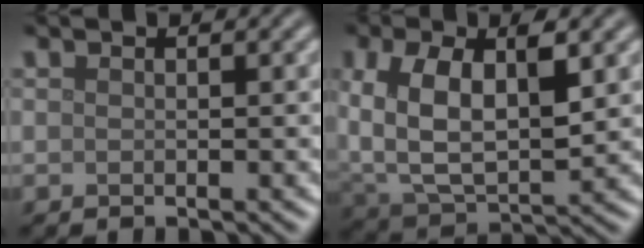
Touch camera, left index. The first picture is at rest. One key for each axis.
{"total": 7.9, "fx": 1.7, "fy": 4.3, "fz": 6.4, "tx": -0.127, "ty": -0.001, "tz": 0.026}